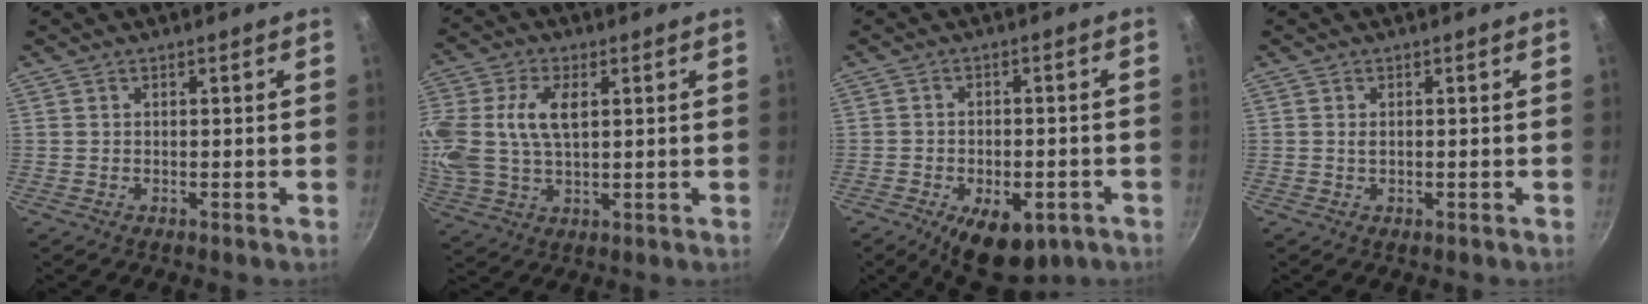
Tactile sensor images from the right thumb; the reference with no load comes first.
{"total": 14.6, "force": [3.1, 8.7, 11.3], "torque": [-0.244, 0.009, 0.058]}
{"total": 10.7, "force": [-5.1, 5.7, 7.6], "torque": [-0.084, 0.013, -0.062]}
{"total": 0.9, "force": [0.0, 0.3, 0.9], "torque": [-0.017, 0.000, 0.001]}